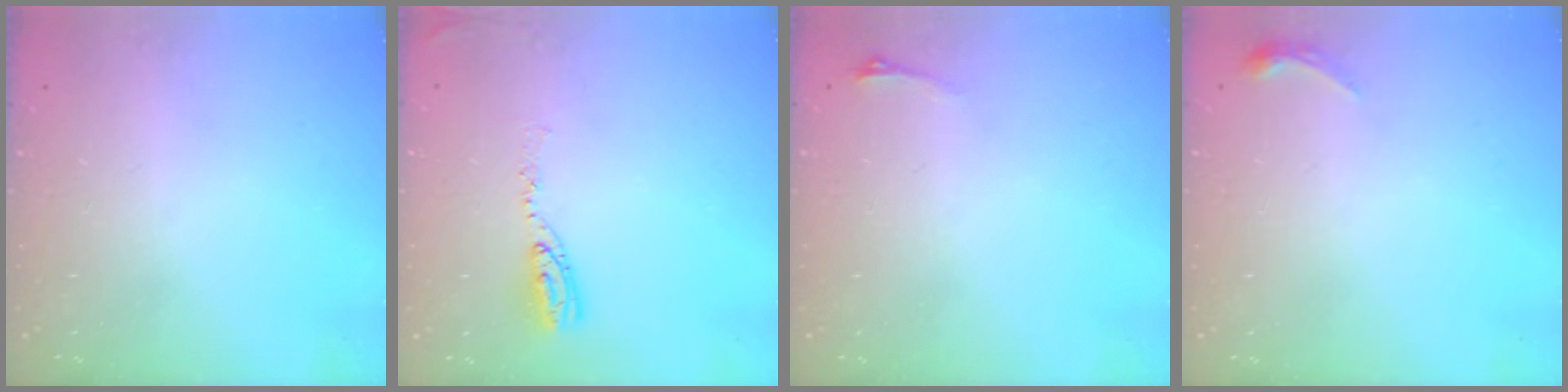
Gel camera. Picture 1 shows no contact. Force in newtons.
{"total": 6.8, "press": 6.8, "slide": 0.6}
{"total": 2.9, "press": 2.6, "slide": 1.5}
{"total": 3.4, "press": 3.3, "slide": 0.6}